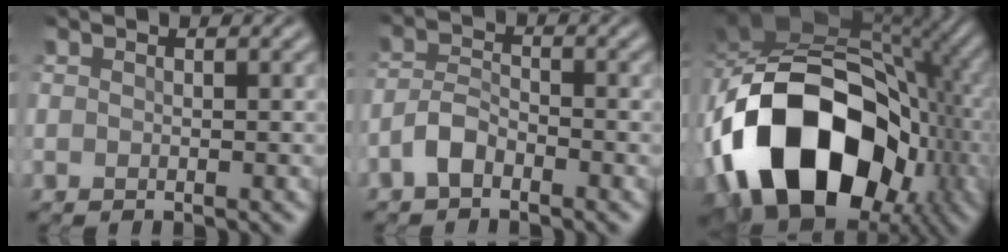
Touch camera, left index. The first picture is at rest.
{"total": 2.4, "force": [-1.8, 0.7, 1.4], "torque": [-0.032, 0.012, -0.042]}
{"total": 18.8, "force": [-5.3, 12.5, 13.0], "torque": [-0.237, -0.004, -0.088]}